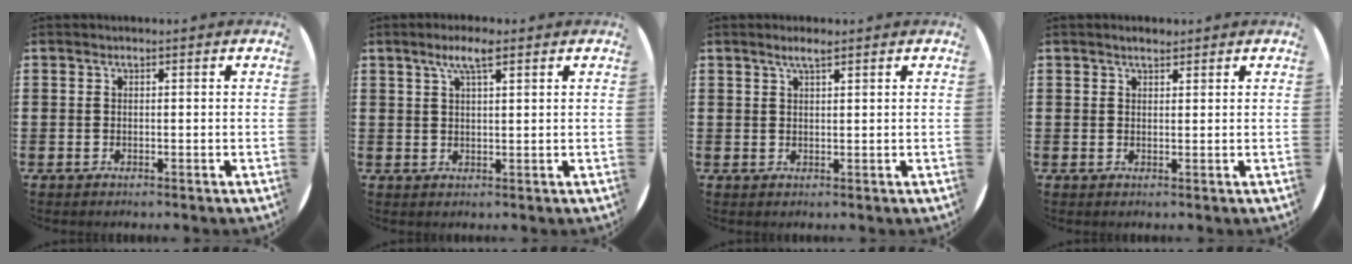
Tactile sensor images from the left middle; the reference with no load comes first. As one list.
[{"total": 4.3, "force": [2.8, 0.9, 3.2], "torque": [-0.059, 0.005, 0.045]}, {"total": 2.2, "force": [1.7, 0.3, 1.4], "torque": [-0.030, 0.004, 0.030]}, {"total": 1.4, "force": [1.2, 0.4, 0.4], "torque": [-0.009, 0.003, 0.023]}]